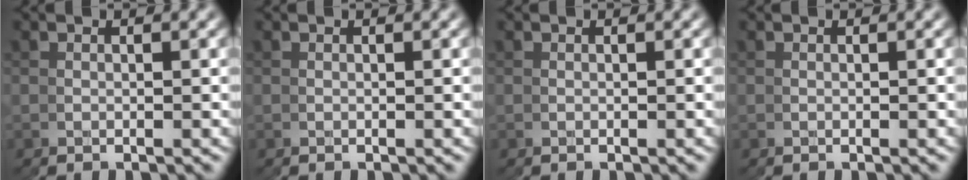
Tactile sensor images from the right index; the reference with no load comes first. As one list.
[{"total": 0.0}, {"total": 0.0}, {"total": 0.0}]